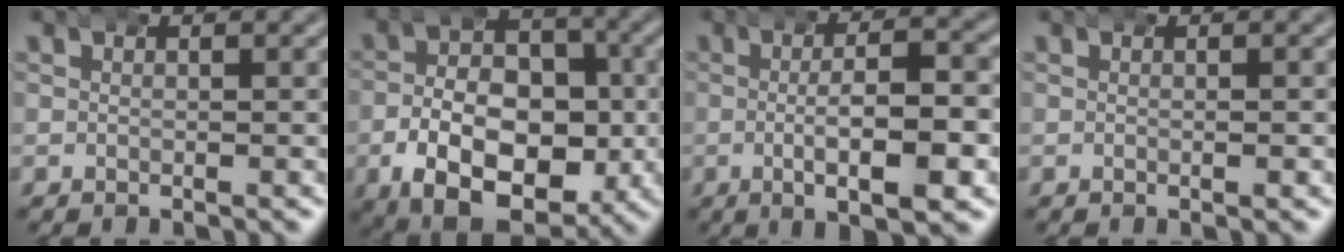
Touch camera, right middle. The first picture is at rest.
{"total": 12.9, "force": [-4.8, 8.4, 8.6], "torque": [-0.133, -0.034, -0.065]}
{"total": 6.7, "force": [-1.7, 1.5, 6.3], "torque": [-0.083, -0.001, -0.025]}
{"total": 0.6, "force": [0.0, 0.2, 0.6], "torque": [-0.007, 0.004, -0.003]}